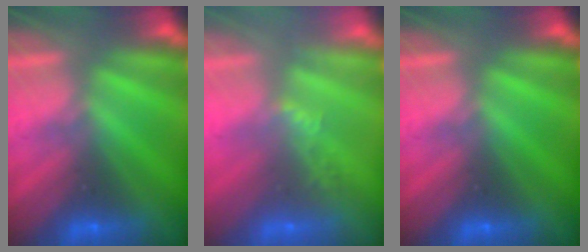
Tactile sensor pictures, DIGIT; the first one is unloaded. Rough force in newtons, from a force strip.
{"total": 2.2}
{"total": 0.0}